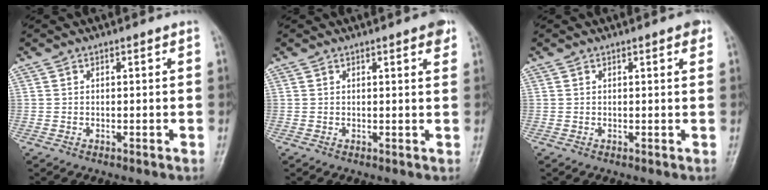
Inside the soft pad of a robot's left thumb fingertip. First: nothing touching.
{"total": 3.2, "force": [1.8, 0.9, 2.4], "torque": [-0.022, -0.004, 0.018]}
{"total": 2.1, "force": [1.1, 0.7, 1.6], "torque": [-0.014, -0.001, 0.012]}